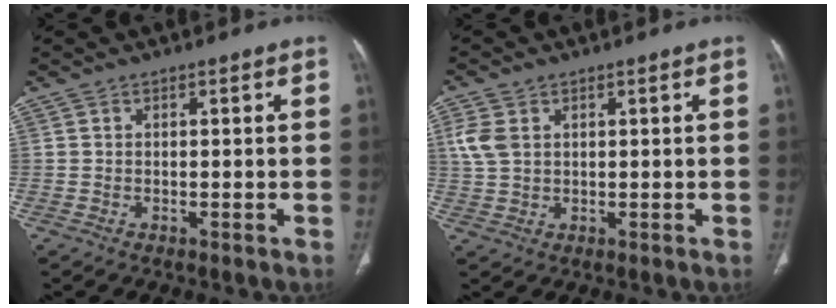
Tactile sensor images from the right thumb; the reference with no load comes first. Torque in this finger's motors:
{"motor_torque": [0.12, 0.03, -1.16, -1.13, 0.01]}